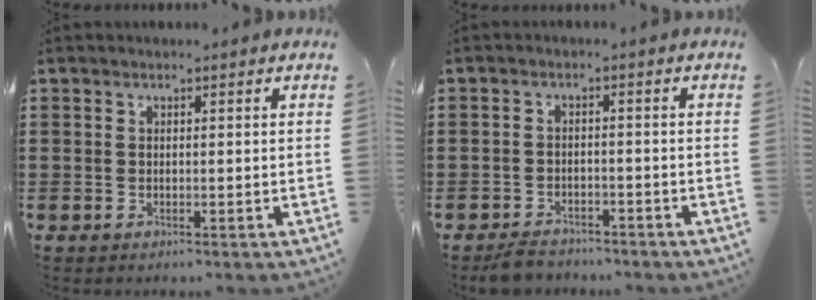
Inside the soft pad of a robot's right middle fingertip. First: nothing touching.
{"total": 2.7, "force": [-2.6, 0.8, 0.2], "torque": [-0.011, 0.003, -0.054]}